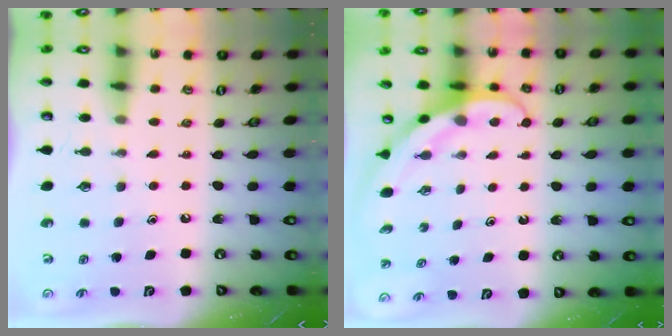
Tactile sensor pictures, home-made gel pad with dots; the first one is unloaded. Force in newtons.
{"total": 4.0, "press": 4.0, "slide": 0.3}